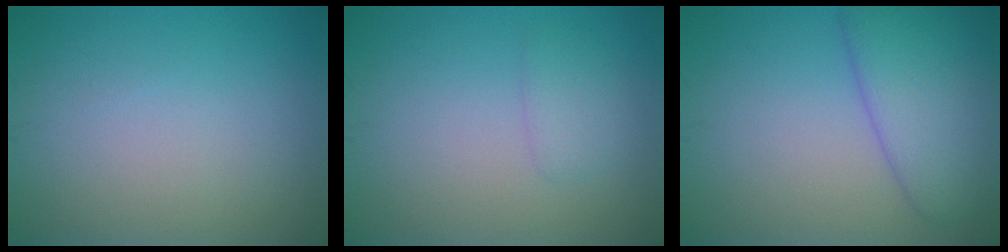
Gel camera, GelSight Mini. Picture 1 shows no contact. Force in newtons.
{"total": 1.4, "press": 1.4, "slide": 0.1}
{"total": 5.6, "press": 5.6, "slide": 0.3}